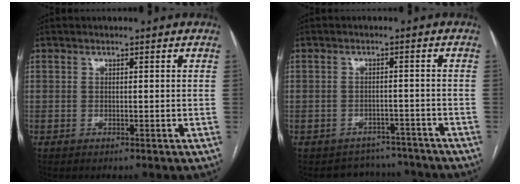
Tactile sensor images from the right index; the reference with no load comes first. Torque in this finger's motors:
{"motor_torque": [-0.06, 0.01, 0.10, 0.00]}